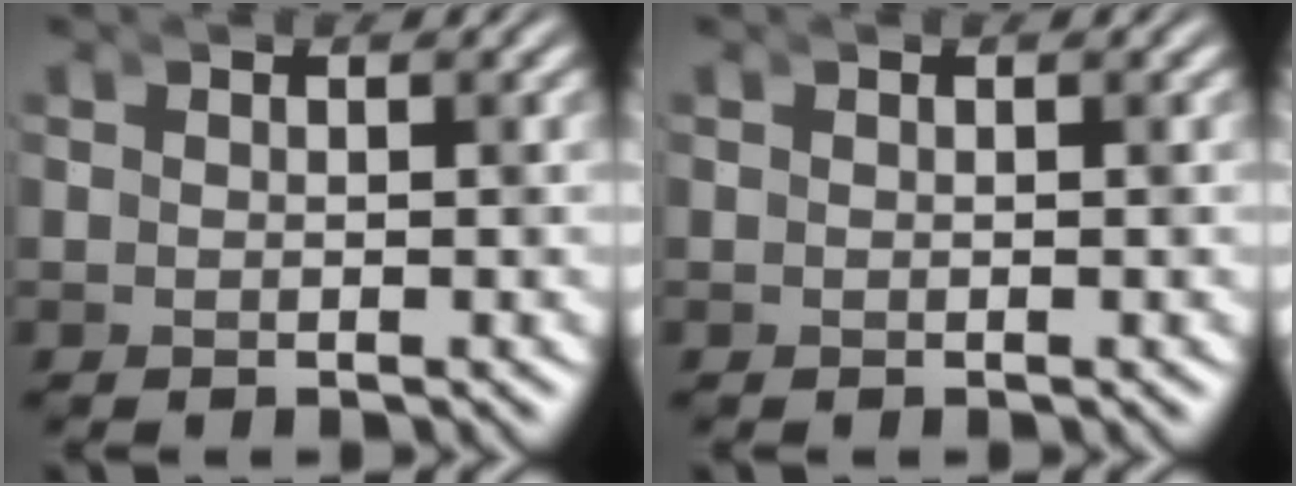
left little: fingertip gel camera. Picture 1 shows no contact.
{"total": 0.0}